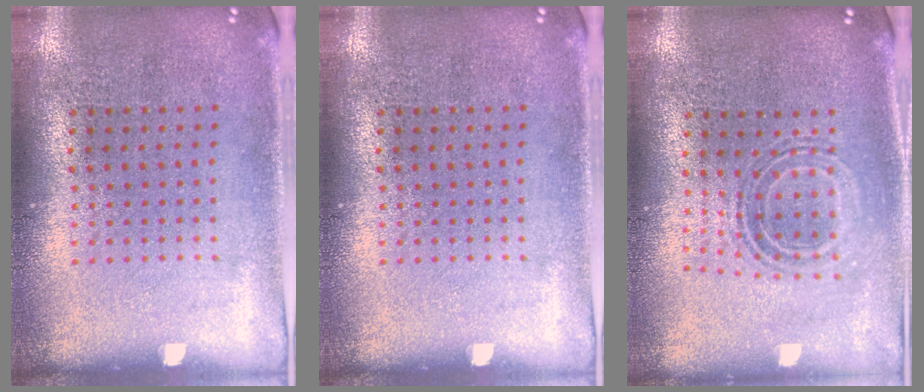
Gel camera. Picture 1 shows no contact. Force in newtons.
{"total": 0.0}
{"total": 0.9, "press": 0.8, "slide": 0.3}